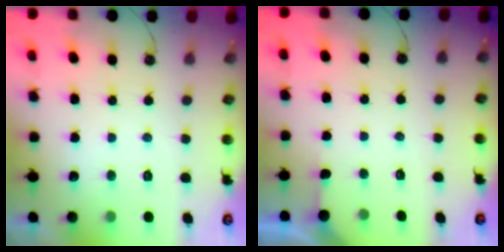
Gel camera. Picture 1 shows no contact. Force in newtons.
{"total": 2.4, "press": 2.4, "slide": 0.4}